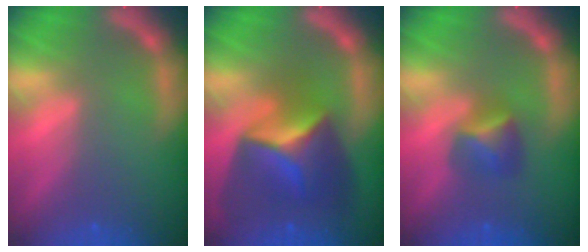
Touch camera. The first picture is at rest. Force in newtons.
{"total": 8.9}
{"total": 2.9}